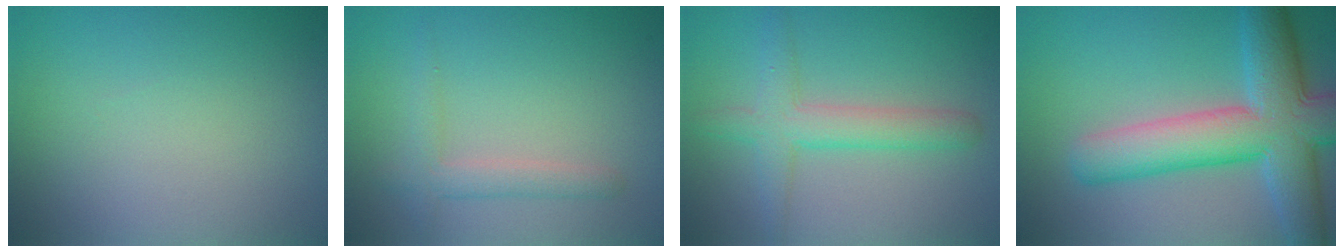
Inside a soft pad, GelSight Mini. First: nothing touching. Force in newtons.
{"total": 2.2, "press": 2.2, "slide": 0.1}
{"total": 3.8, "press": 3.8, "slide": 0.2}
{"total": 10.1, "press": 10.1, "slide": 0.5}